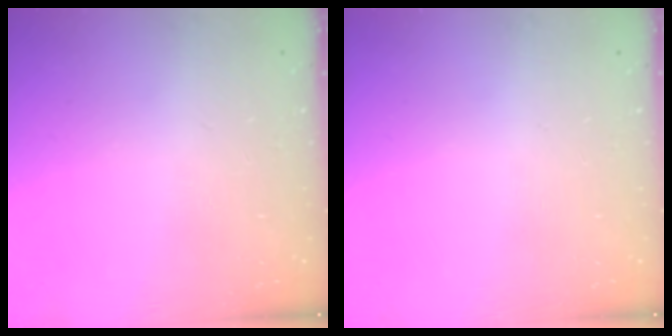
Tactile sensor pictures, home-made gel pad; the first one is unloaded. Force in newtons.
{"total": 0.0}